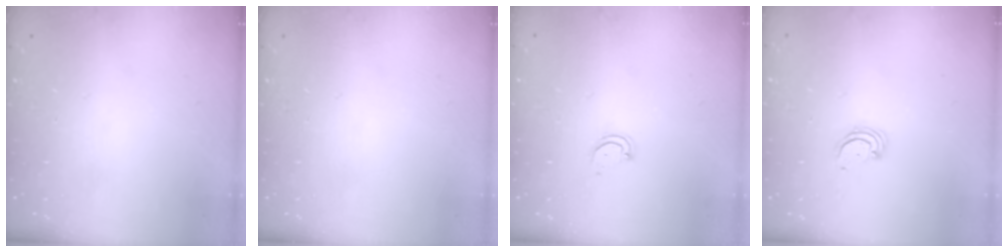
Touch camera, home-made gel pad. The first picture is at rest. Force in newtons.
{"total": 0.0}
{"total": 2.8, "press": 2.8, "slide": 0.2}
{"total": 2.5, "press": 2.5, "slide": 0.2}